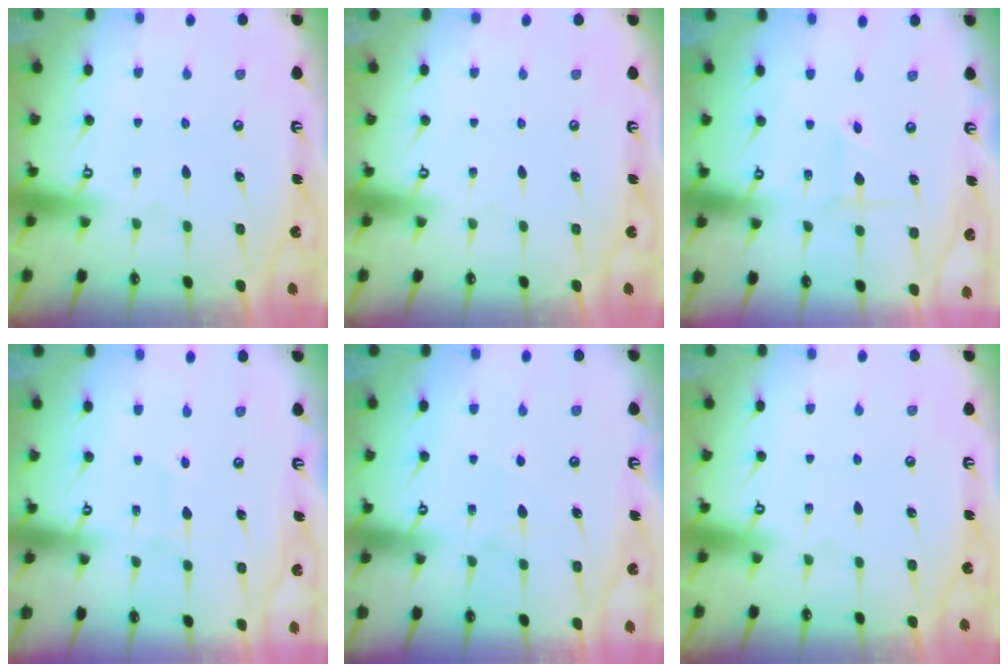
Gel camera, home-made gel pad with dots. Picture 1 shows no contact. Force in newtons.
{"total": 0.0}
{"total": 2.0, "press": 1.9, "slide": 0.3}
{"total": 2.8, "press": 2.8, "slide": 0.3}
{"total": 5.7, "press": 5.6, "slide": 0.8}
{"total": 0.0}